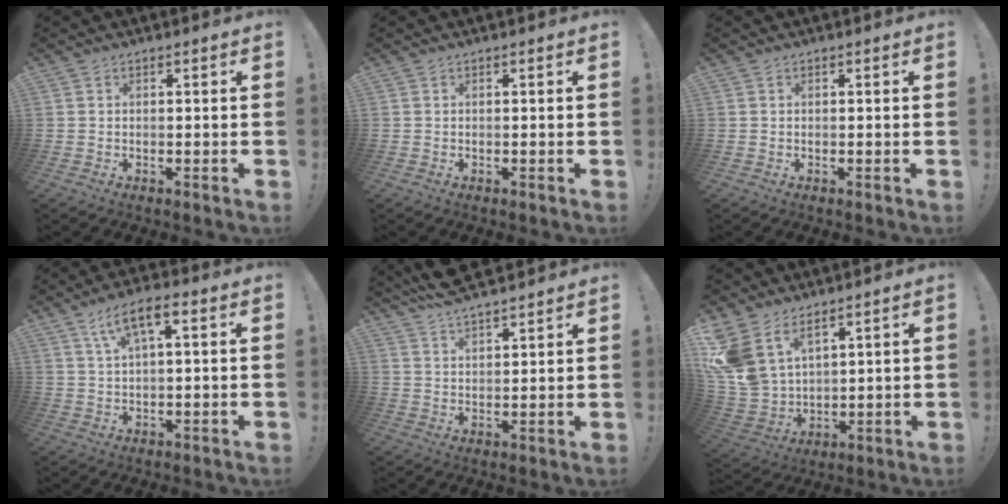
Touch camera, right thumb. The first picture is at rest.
{"total": 0.0}
{"total": 0.0}
{"total": 7.4, "force": [2.6, 2.3, 6.5], "torque": [-0.115, 0.000, 0.045]}
{"total": 7.1, "force": [6.5, 1.5, 2.4], "torque": [-0.050, -0.041, 0.122]}
{"total": 12.5, "force": [7.3, 8.0, 6.4], "torque": [-0.157, -0.052, 0.143]}